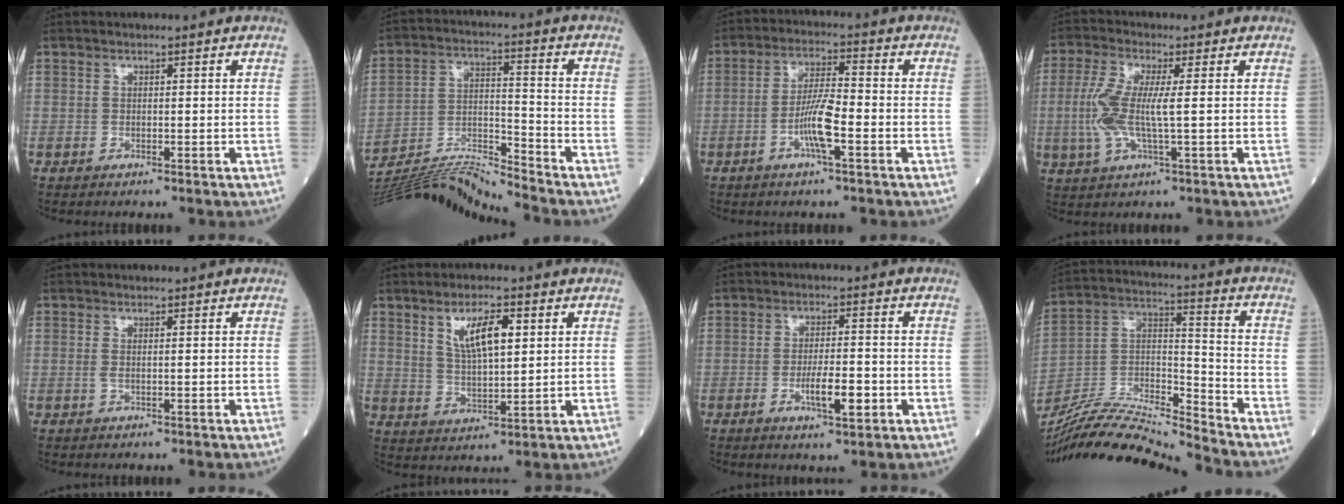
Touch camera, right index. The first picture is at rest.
{"total": 13.5, "force": [-13.0, -3.1, 2.0], "torque": [-0.040, 0.024, -0.238]}
{"total": 6.7, "force": [-2.5, 0.6, 6.2], "torque": [-0.123, 0.002, -0.048]}
{"total": 7.5, "force": [-0.1, 1.0, 7.4], "torque": [-0.179, 0.001, -0.006]}
{"total": 0.8, "force": [0.0, 0.1, 0.8], "torque": [-0.022, -0.002, 0.000]}
{"total": 7.2, "force": [3.0, 1.8, 6.3], "torque": [-0.117, 0.000, 0.057]}
{"total": 5.6, "force": [-1.9, 1.1, 5.2], "torque": [-0.091, -0.003, -0.030]}
{"total": 17.8, "force": [-16.9, -0.9, 5.5], "torque": [-0.102, 0.016, -0.305]}